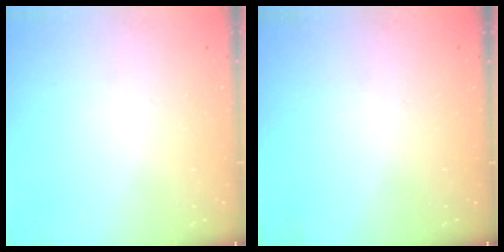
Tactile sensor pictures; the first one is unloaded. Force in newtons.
{"total": 0.0}